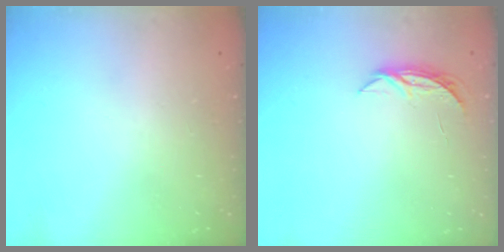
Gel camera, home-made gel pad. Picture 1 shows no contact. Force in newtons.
{"total": 4.8, "press": 4.7, "slide": 0.5}